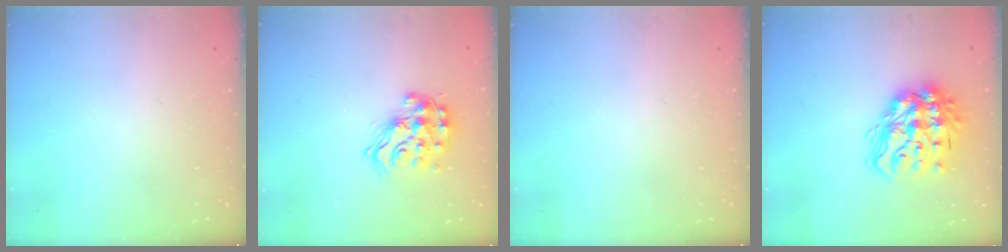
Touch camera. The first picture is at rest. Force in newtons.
{"total": 15.9, "press": 15.8, "slide": 1.1}
{"total": 0.0}
{"total": 17.9, "press": 17.8, "slide": 2.0}